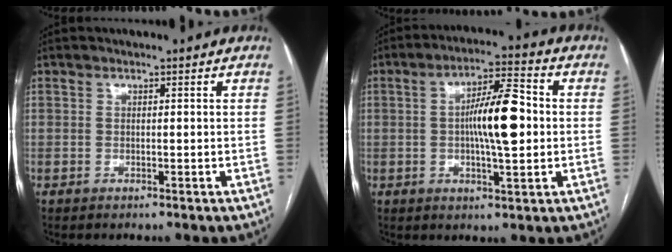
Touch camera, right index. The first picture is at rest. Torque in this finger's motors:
{"motor_torque": [1.66, 0.07, 0.77, 0.18]}